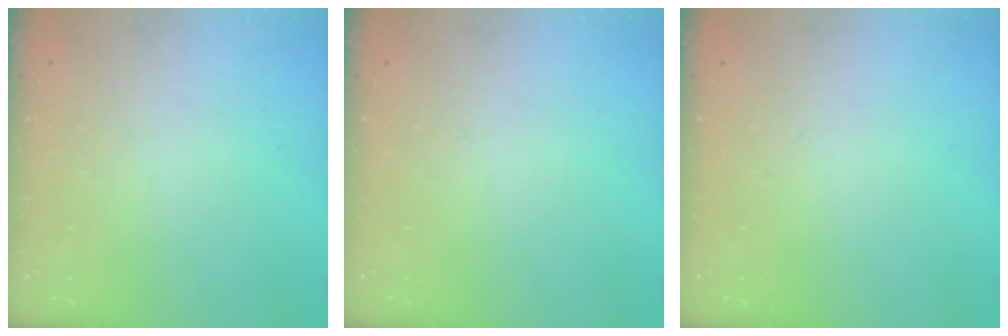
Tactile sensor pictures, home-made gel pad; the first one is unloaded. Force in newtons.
{"total": 0.0}
{"total": 0.0}